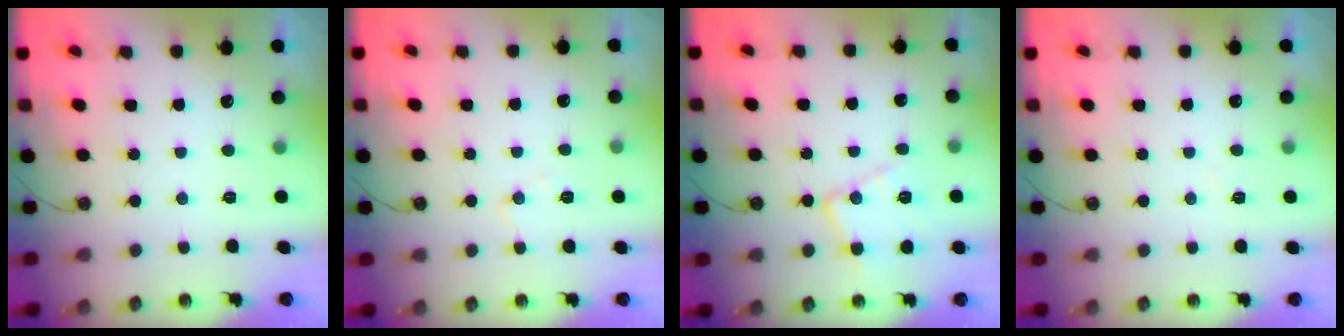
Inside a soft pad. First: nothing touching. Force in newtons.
{"total": 8.1, "press": 8.1, "slide": 0.9}
{"total": 13.2, "press": 13.1, "slide": 1.0}
{"total": 3.8, "press": 3.8, "slide": 0.6}